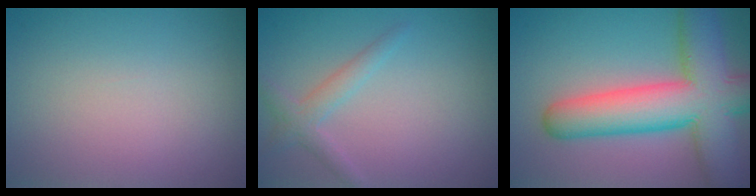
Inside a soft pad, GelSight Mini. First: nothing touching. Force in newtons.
{"total": 1.9, "press": 1.9, "slide": 0.1}
{"total": 10.7, "press": 10.7, "slide": 0.6}